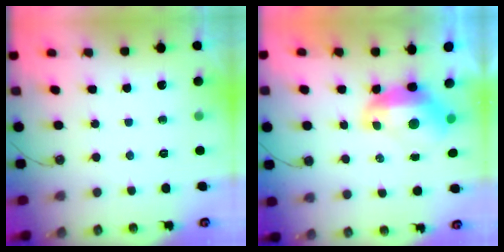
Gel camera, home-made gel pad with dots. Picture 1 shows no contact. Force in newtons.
{"total": 2.2, "press": 2.0, "slide": 0.9}